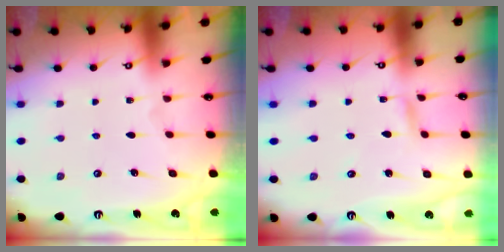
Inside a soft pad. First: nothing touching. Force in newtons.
{"total": 2.5, "press": 2.5, "slide": 0.2}